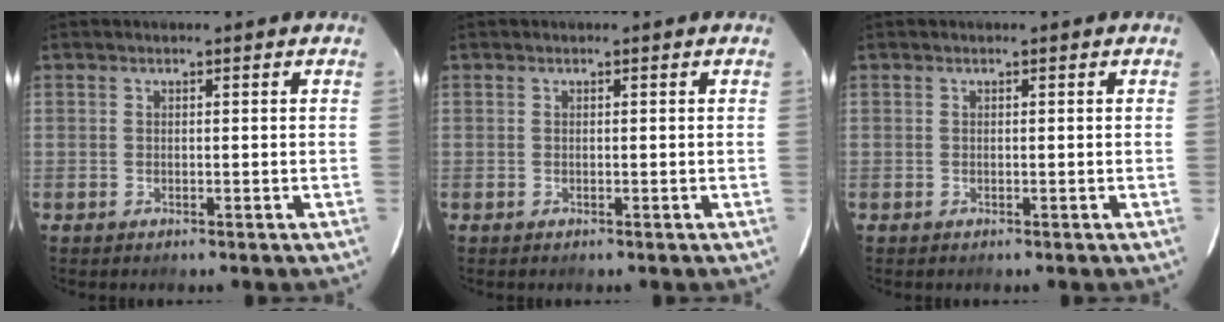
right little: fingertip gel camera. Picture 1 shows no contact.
{"total": 0.0}
{"total": 0.0}